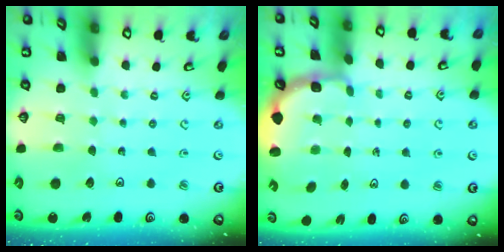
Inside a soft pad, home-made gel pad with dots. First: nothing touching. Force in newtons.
{"total": 2.8, "press": 2.2, "slide": 1.7}